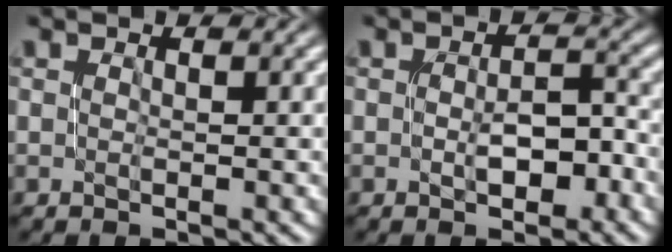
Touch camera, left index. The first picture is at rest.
{"total": 2.8, "force": [-0.9, 1.3, 2.4], "torque": [-0.040, 0.004, -0.014]}